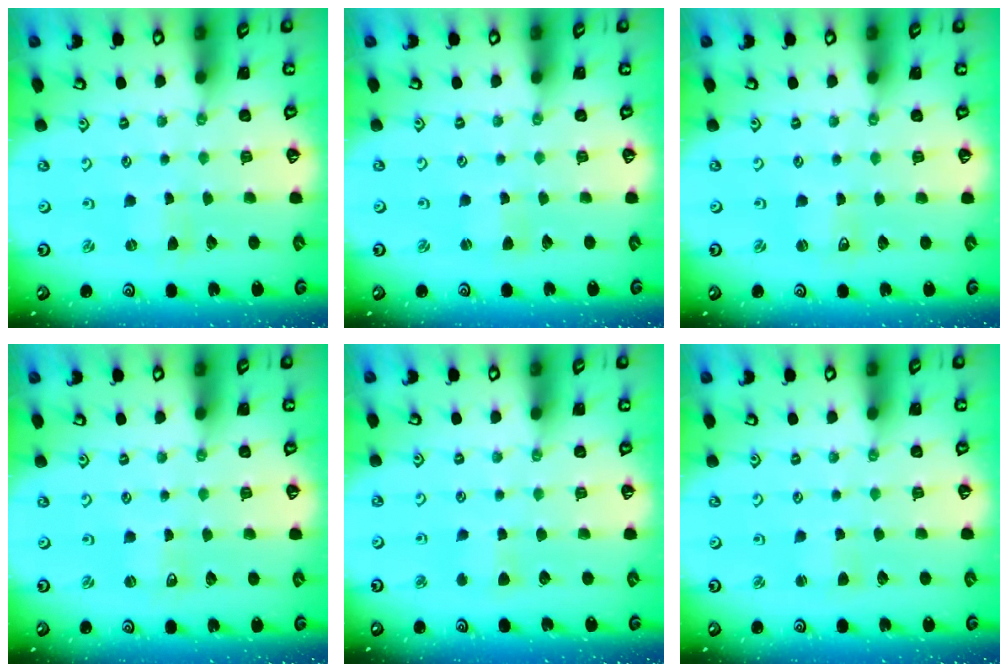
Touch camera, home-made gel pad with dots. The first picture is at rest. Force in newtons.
{"total": 1.0, "press": 0.9, "slide": 0.2}
{"total": 1.2, "press": 1.2, "slide": 0.1}
{"total": 0.0}
{"total": 2.7, "press": 2.6, "slide": 0.8}
{"total": 1.7, "press": 1.7, "slide": 0.2}